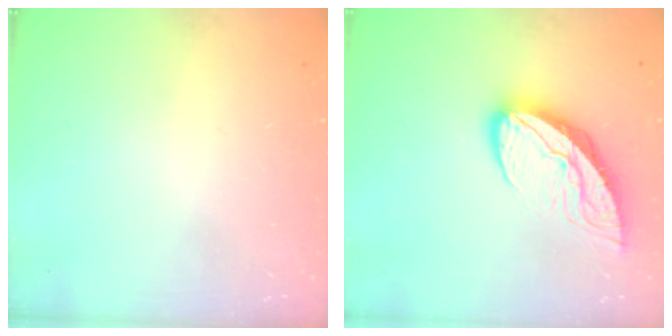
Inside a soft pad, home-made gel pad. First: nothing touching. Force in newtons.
{"total": 10.9, "press": 10.8, "slide": 1.2}